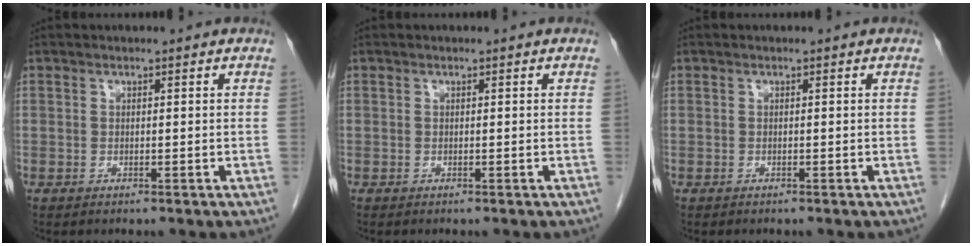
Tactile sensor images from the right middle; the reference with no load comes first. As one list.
[{"total": 0.0}, {"total": 0.0}]